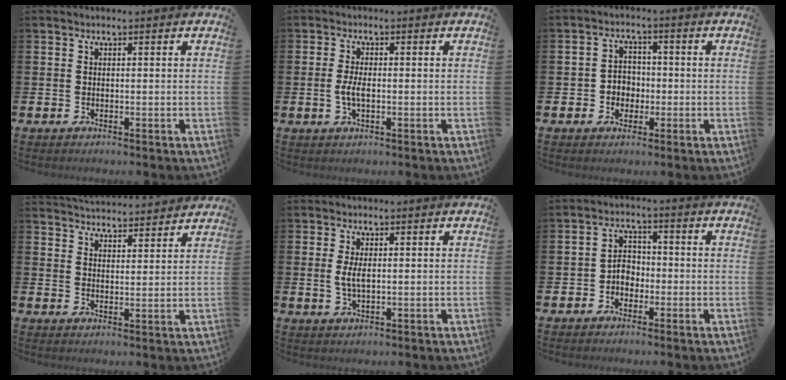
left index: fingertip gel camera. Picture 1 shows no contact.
{"total": 2.8, "force": [-0.3, 1.1, 2.5], "torque": [-0.052, -0.002, -0.010]}
{"total": 3.1, "force": [-0.7, 2.8, 1.0], "torque": [-0.019, 0.003, -0.021]}
{"total": 4.5, "force": [4.5, 0.4, -0.1], "torque": [-0.010, -0.032, 0.080]}
{"total": 2.9, "force": [0.5, 1.2, 2.6], "torque": [-0.051, 0.004, 0.006]}
{"total": 3.0, "force": [-1.4, 2.2, 1.5], "torque": [-0.030, 0.008, -0.031]}